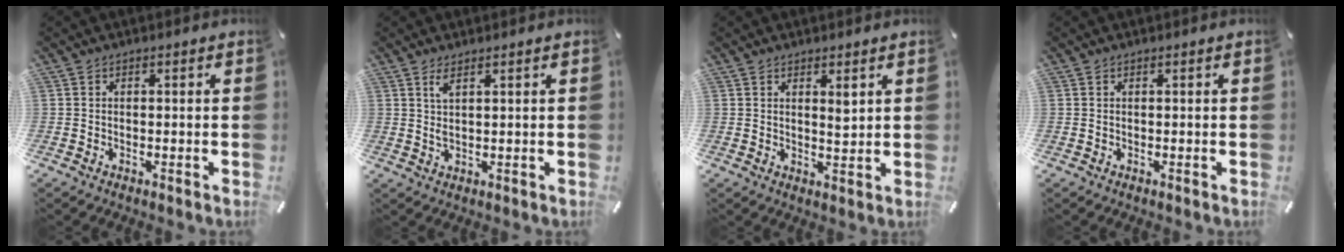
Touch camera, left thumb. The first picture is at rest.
{"total": 3.7, "force": [1.9, 1.0, 3.0], "torque": [-0.071, 0.000, 0.031]}
{"total": 3.2, "force": [1.9, 1.1, 2.3], "torque": [-0.033, -0.010, 0.029]}
{"total": 0.0}